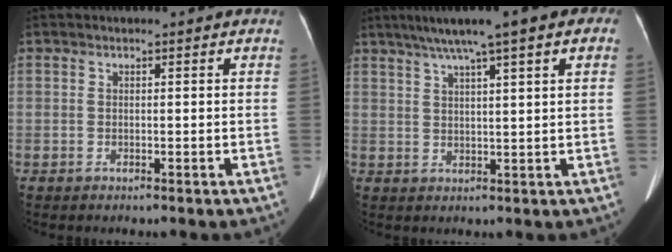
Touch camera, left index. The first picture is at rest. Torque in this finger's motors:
{"motor_torque": [1.02, -1.13, 0.21, 0.15]}